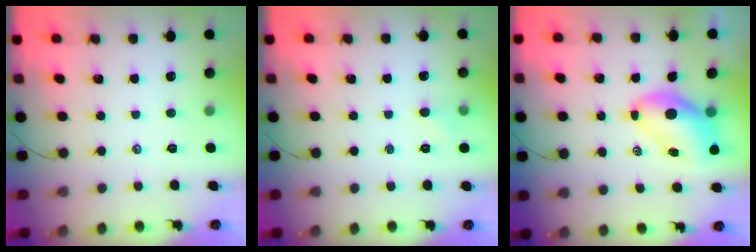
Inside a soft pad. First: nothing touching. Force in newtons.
{"total": 3.6, "press": 3.4, "slide": 1.1}
{"total": 7.8, "press": 7.6, "slide": 1.8}